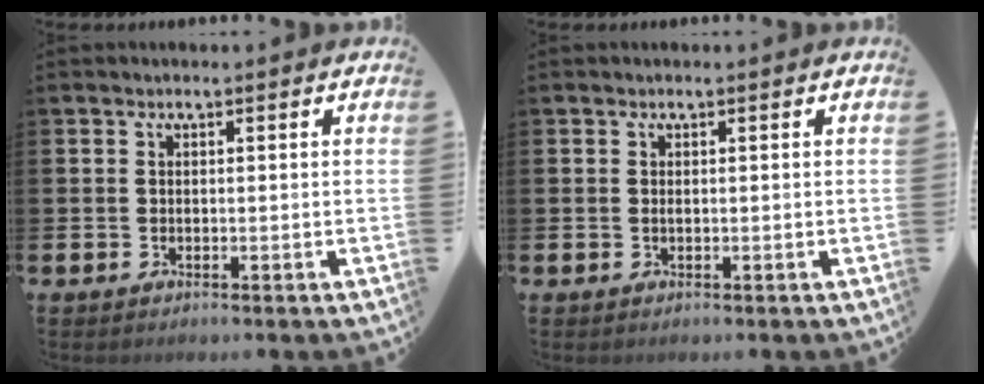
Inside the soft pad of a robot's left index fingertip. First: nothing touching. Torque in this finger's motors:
{"motor_torque": [0.04, -0.04, -0.01, 0.02]}